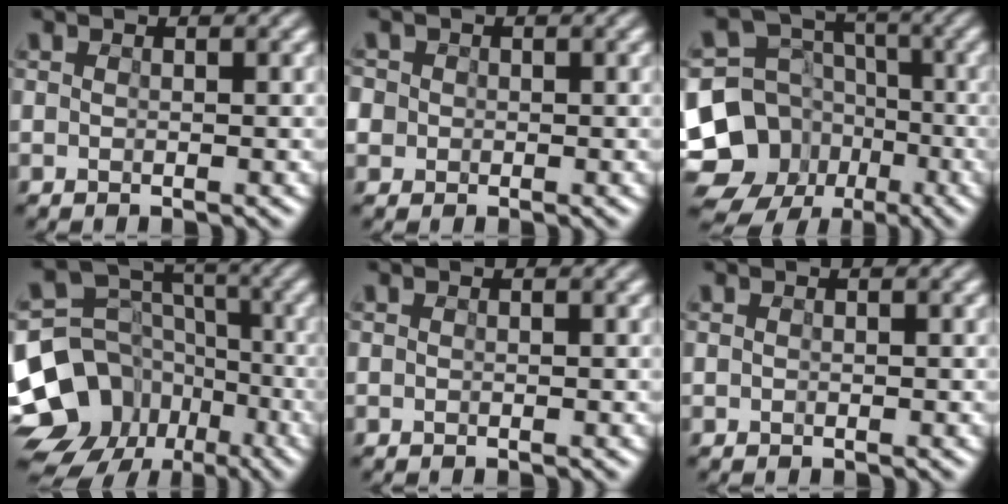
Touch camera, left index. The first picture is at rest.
{"total": 6.2, "force": [-0.9, 5.8, 2.0], "torque": [-0.057, 0.021, -0.042]}
{"total": 12.8, "force": [-6.3, 10.3, 4.2], "torque": [-0.114, -0.026, -0.102]}
{"total": 15.1, "force": [-8.1, 11.6, 5.4], "torque": [-0.142, -0.016, -0.117]}
{"total": 0.0}
{"total": 0.0}